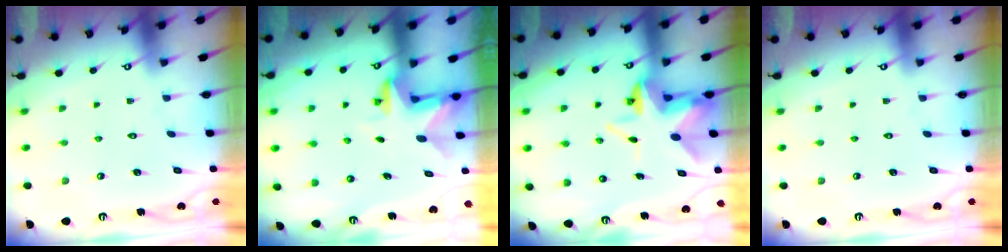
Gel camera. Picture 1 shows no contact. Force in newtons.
{"total": 2.9, "press": 2.9, "slide": 0.2}
{"total": 7.9, "press": 7.7, "slide": 1.6}
{"total": 0.0}